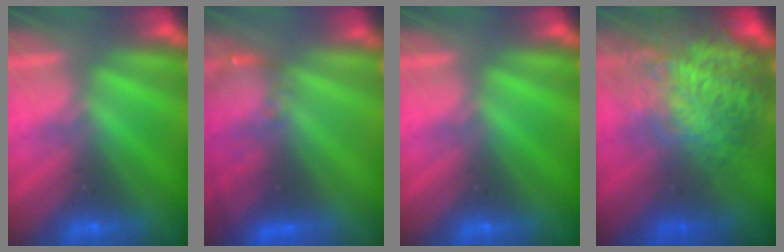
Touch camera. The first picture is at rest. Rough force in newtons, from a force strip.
{"total": 4.5}
{"total": 0.0}
{"total": 10.2}